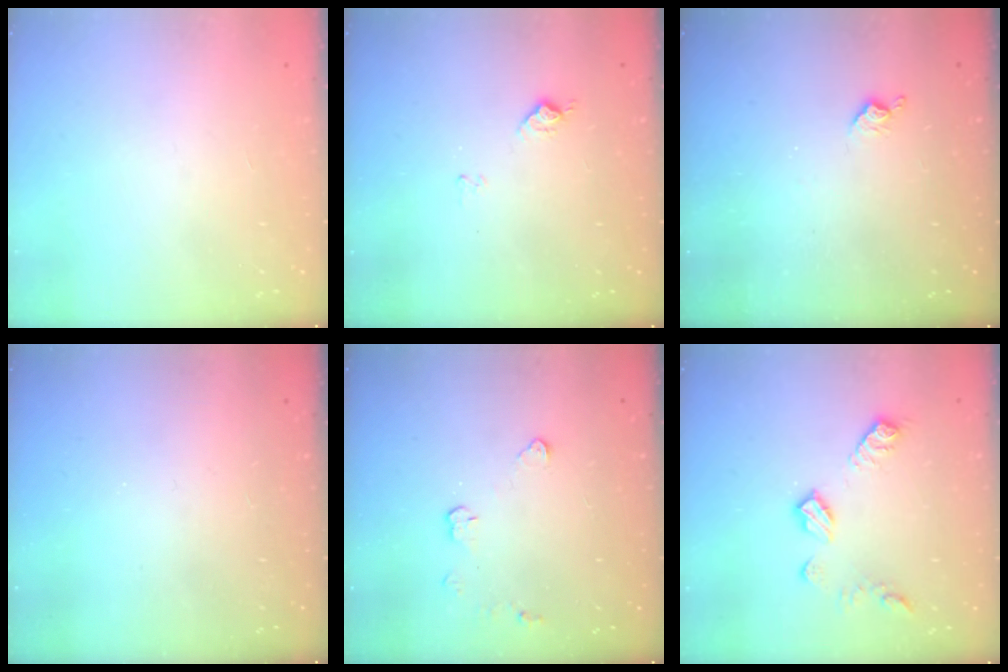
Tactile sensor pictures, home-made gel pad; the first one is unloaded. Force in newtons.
{"total": 7.7, "press": 7.6, "slide": 0.8}
{"total": 5.9, "press": 5.9, "slide": 0.8}
{"total": 0.0}
{"total": 3.3, "press": 3.3, "slide": 0.4}
{"total": 9.7, "press": 9.7, "slide": 0.2}